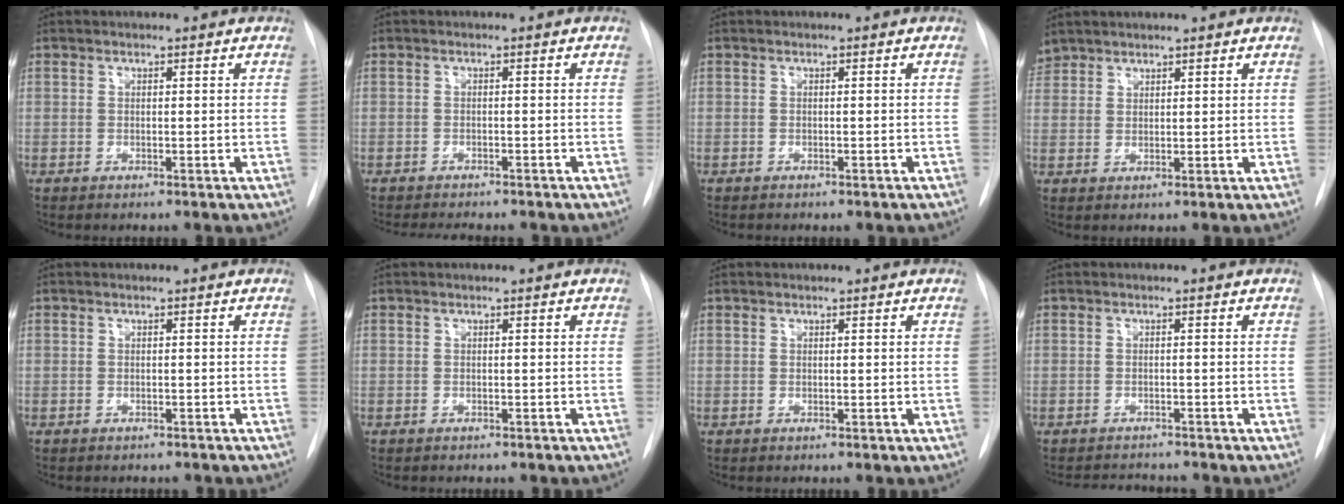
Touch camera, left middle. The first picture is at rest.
{"total": 7.2, "force": [-6.3, 1.8, 3.0], "torque": [-0.040, -0.003, -0.080]}
{"total": 1.1, "force": [-0.9, 0.3, 0.6], "torque": [-0.015, -0.002, -0.010]}
{"total": 3.3, "force": [3.0, 1.4, 0.0], "torque": [0.003, 0.014, 0.058]}
{"total": 4.4, "force": [-3.9, 1.6, 1.4], "torque": [-0.021, 0.000, -0.042]}
{"total": 2.8, "force": [-2.3, 0.9, 1.2], "torque": [-0.024, -0.006, -0.023]}
{"total": 0.0}
{"total": 4.5, "force": [-4.4, 0.7, 0.6], "torque": [-0.006, -0.005, -0.065]}